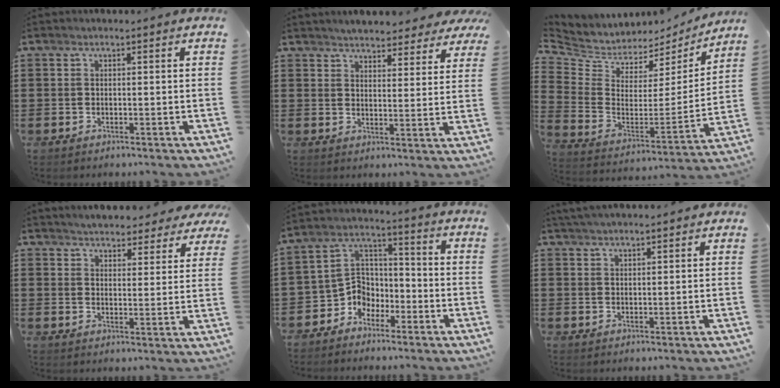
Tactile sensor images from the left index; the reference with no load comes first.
{"total": 4.0, "force": [3.9, 0.5, 0.2], "torque": [-0.023, -0.014, 0.072]}
{"total": 4.9, "force": [4.2, 2.5, 0.7], "torque": [-0.048, -0.044, 0.071]}
{"total": 3.9, "force": [3.8, 0.3, 0.2], "torque": [-0.023, -0.018, 0.069]}
{"total": 5.7, "force": [-3.8, 4.2, 0.5], "torque": [-0.031, 0.003, -0.081]}
{"total": 2.0, "force": [1.9, 0.0, 0.7], "torque": [-0.018, 0.002, 0.037]}